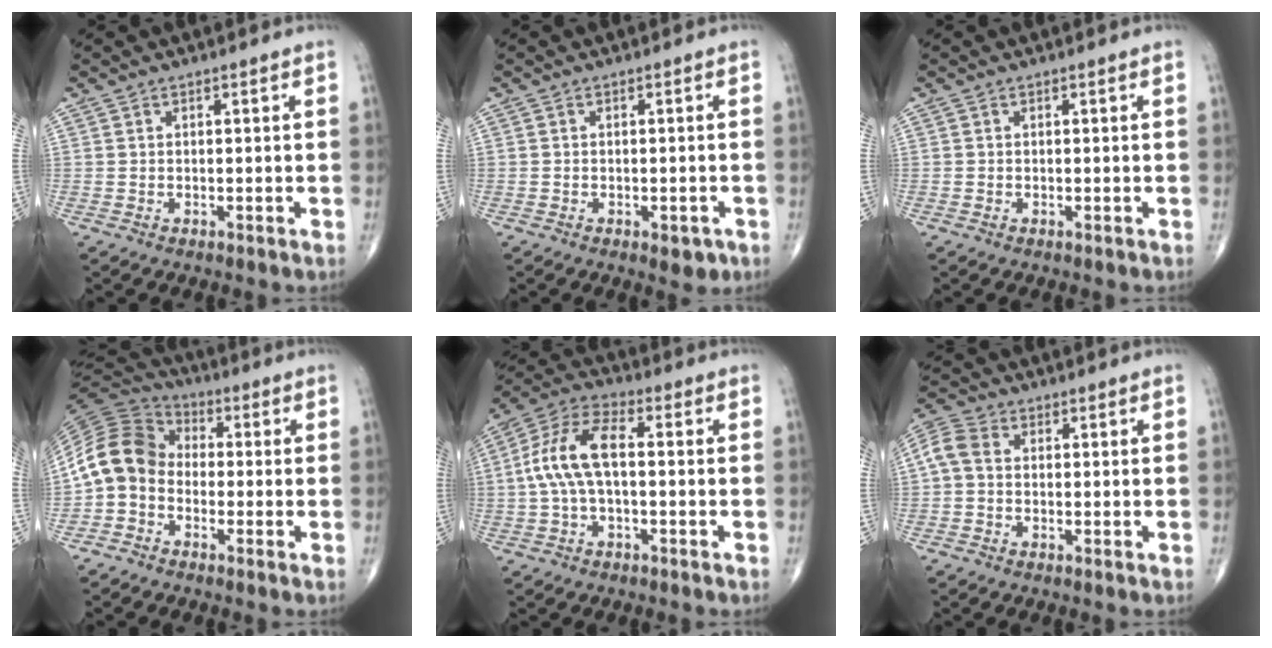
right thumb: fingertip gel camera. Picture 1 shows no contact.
{"total": 3.1, "force": [-1.4, 1.5, 2.3], "torque": [-0.019, 0.003, -0.013]}
{"total": 0.0}
{"total": 10.9, "force": [-2.0, 8.7, 6.2], "torque": [-0.114, 0.046, -0.058]}
{"total": 11.3, "force": [-0.1, 5.4, 9.9], "torque": [-0.211, 0.039, -0.008]}
{"total": 5.4, "force": [0.0, 3.9, 3.7], "torque": [-0.080, 0.018, -0.010]}